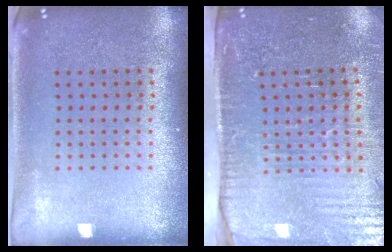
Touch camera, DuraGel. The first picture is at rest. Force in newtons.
{"total": 4.2, "press": 3.7, "slide": 2.1}